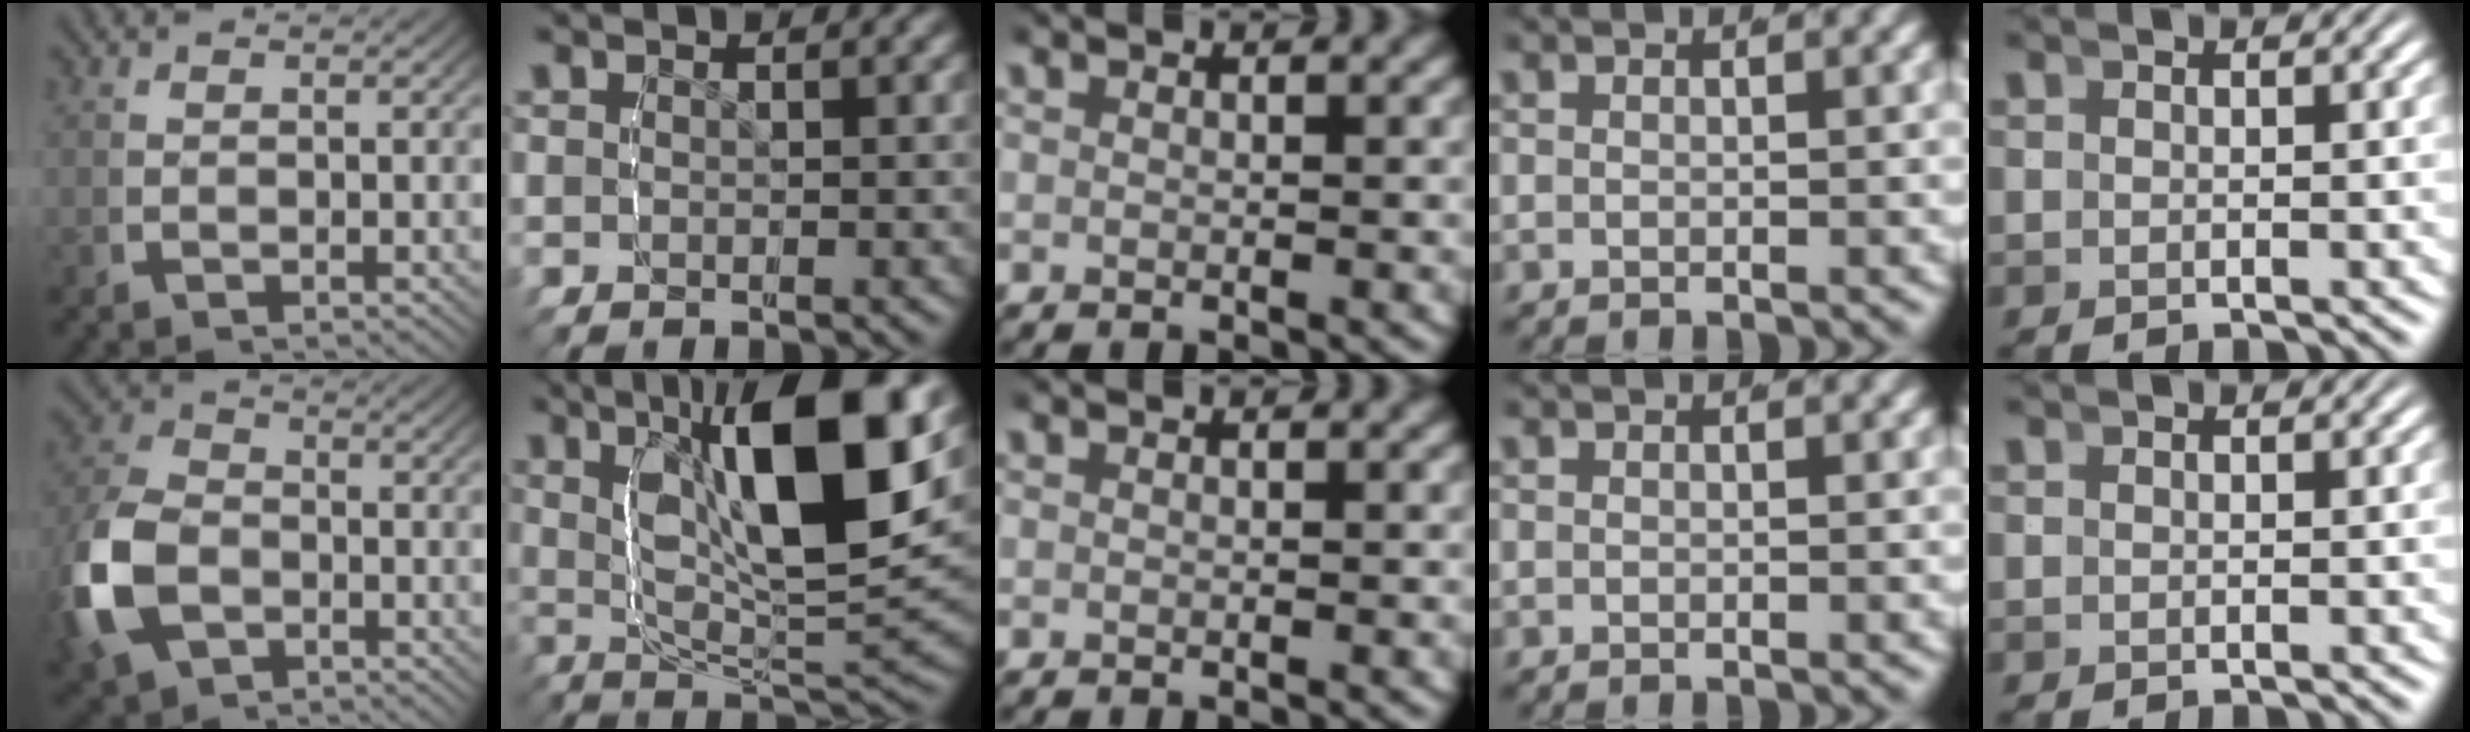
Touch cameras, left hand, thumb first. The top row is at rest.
{"thumb": {"total": 9.0, "force": [-2.3, 6.6, 5.8], "torque": [-0.160, -0.031, -0.023]}, "index": {"total": 13.1, "force": [3.5, 4.6, 11.7], "torque": [-0.189, 0.011, 0.049]}}